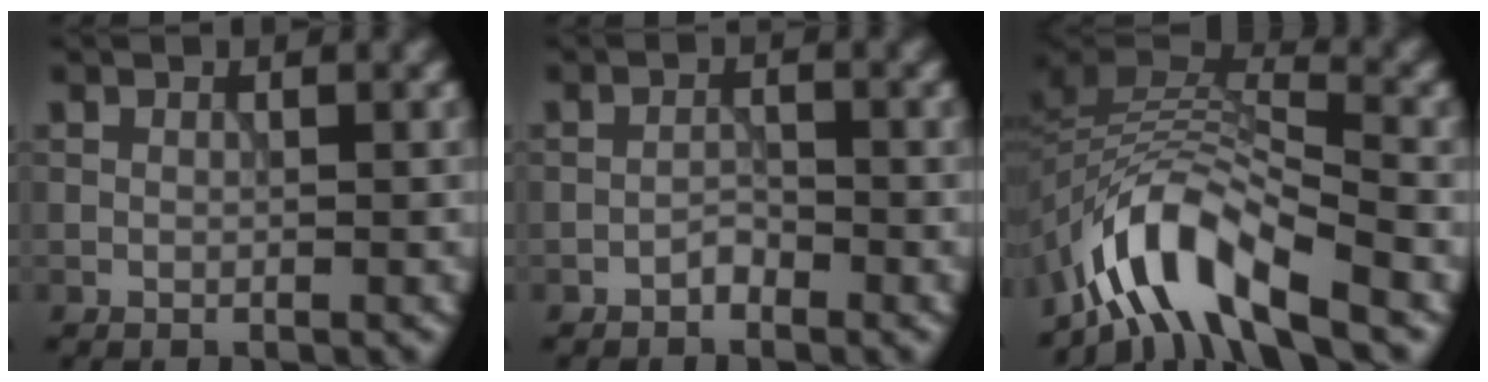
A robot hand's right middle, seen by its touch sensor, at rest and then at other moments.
{"total": 1.1, "force": [-0.9, 0.4, 0.4], "torque": [-0.005, 0.005, -0.018]}
{"total": 8.3, "force": [-5.6, 2.9, 5.4], "torque": [-0.077, 0.008, -0.115]}